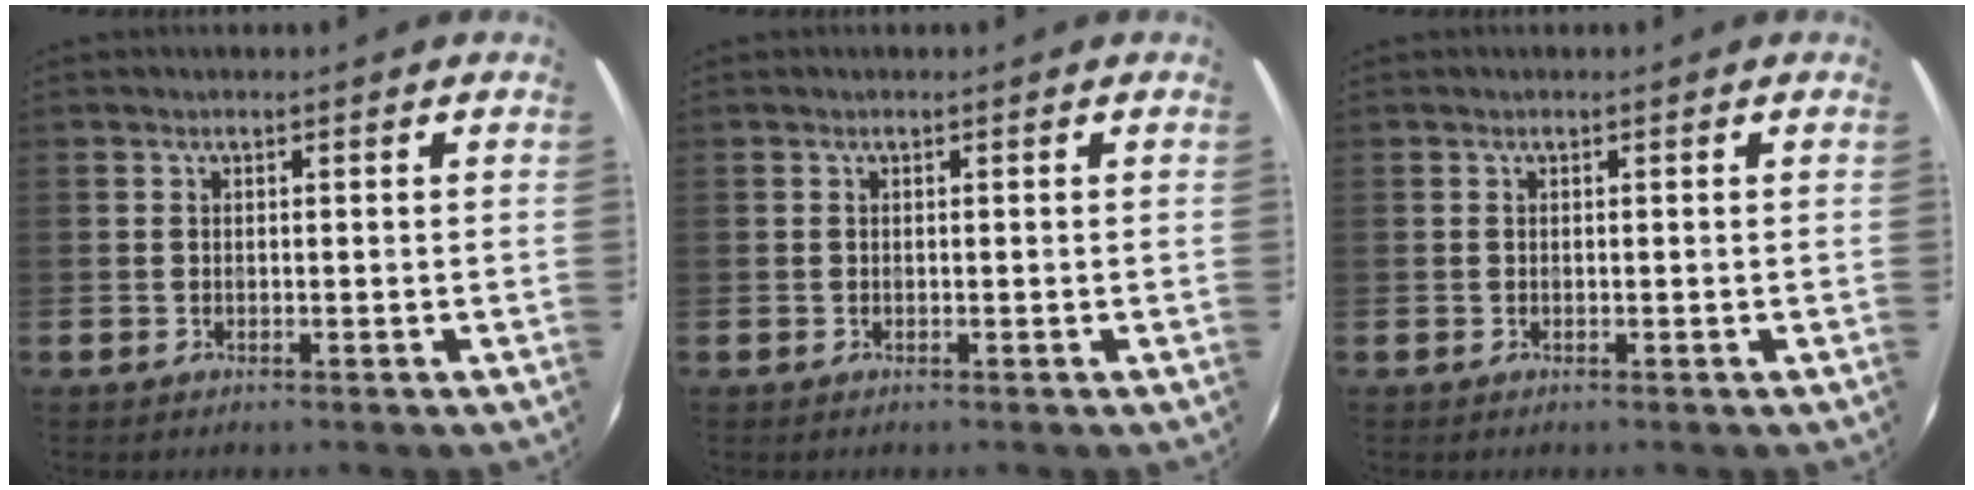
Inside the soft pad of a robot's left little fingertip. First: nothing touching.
{"total": 0.0}
{"total": 0.0}